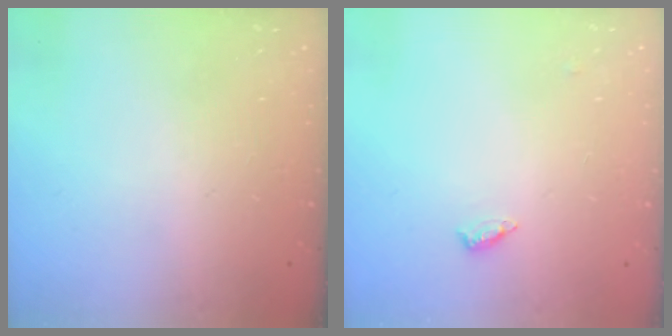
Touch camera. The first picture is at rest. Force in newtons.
{"total": 4.4, "press": 4.1, "slide": 1.4}